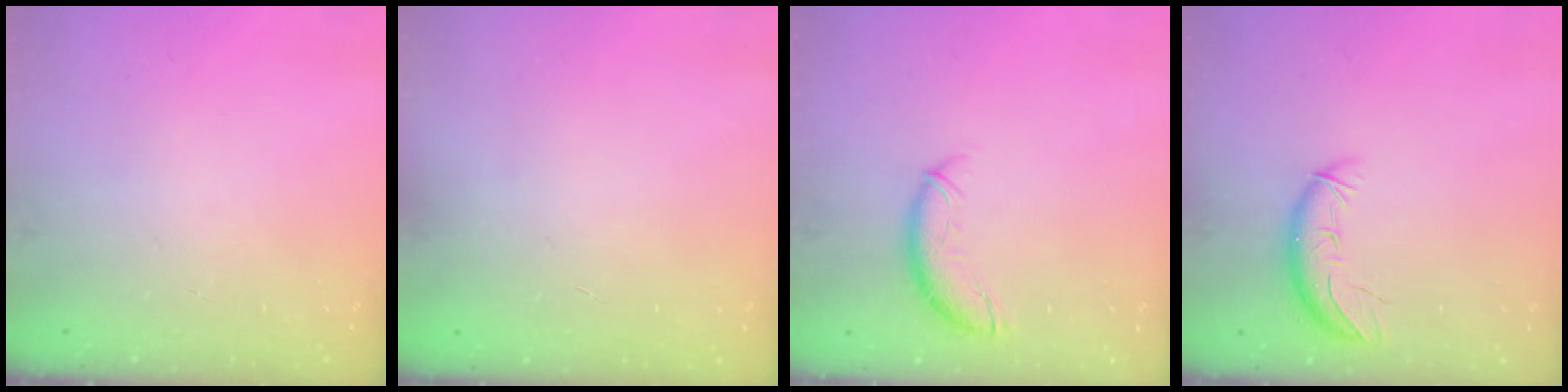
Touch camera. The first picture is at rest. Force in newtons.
{"total": 0.0}
{"total": 8.2, "press": 8.2, "slide": 0.7}
{"total": 9.6, "press": 9.3, "slide": 2.5}